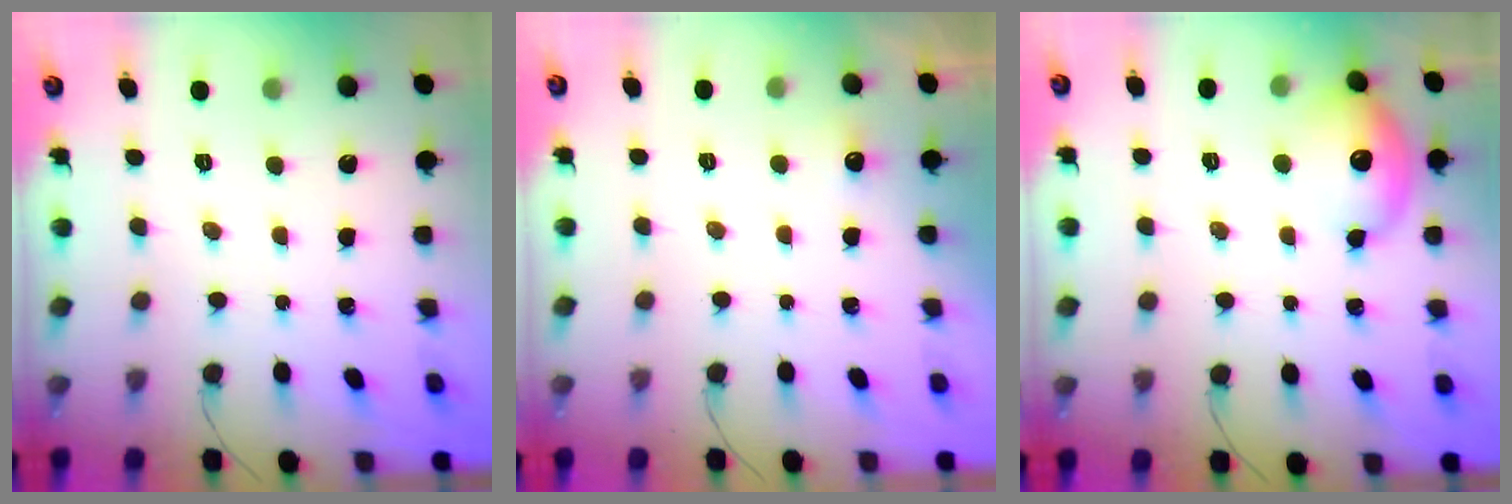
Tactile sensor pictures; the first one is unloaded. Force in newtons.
{"total": 3.7, "press": 3.6, "slide": 1.0}
{"total": 11.6, "press": 11.4, "slide": 2.0}